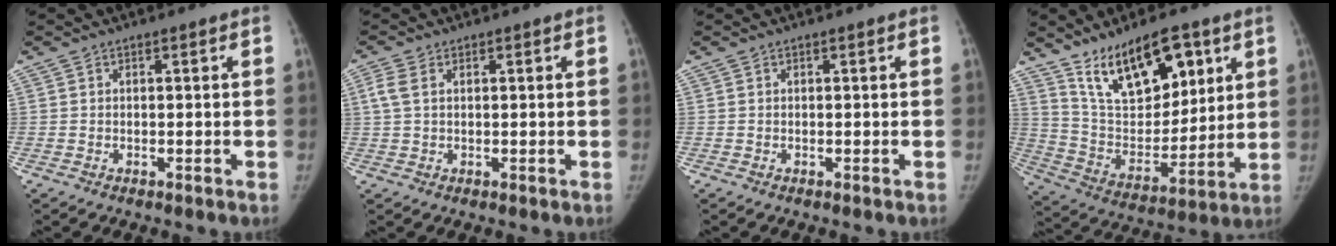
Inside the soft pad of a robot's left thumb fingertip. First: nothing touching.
{"total": 3.3, "force": [1.1, 2.1, 2.2], "torque": [-0.057, 0.010, 0.023]}
{"total": 0.0}
{"total": 18.7, "force": [10.8, 8.7, 12.6], "torque": [-0.164, -0.054, 0.203]}